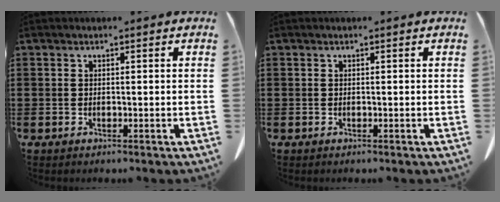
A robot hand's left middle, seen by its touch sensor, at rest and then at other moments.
{"total": 0.0}